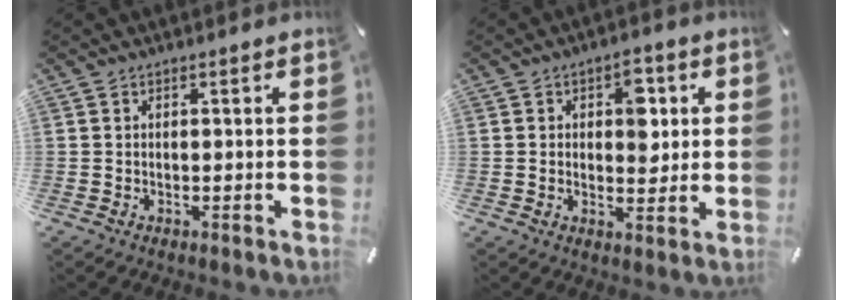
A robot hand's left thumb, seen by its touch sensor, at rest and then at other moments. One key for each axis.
{"total": 7.1, "fx": 1.6, "fy": 4.5, "fz": 5.2, "tx": -0.060, "ty": -0.007, "tz": 0.020}